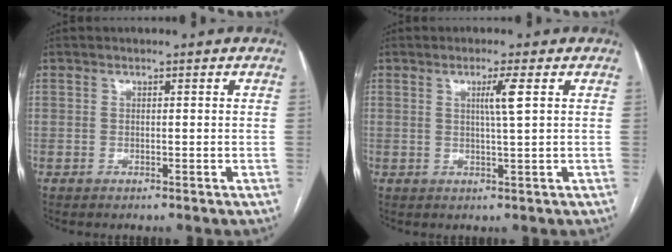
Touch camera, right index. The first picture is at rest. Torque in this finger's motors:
{"motor_torque": [0.07, -0.01, 0.06, 0.06]}